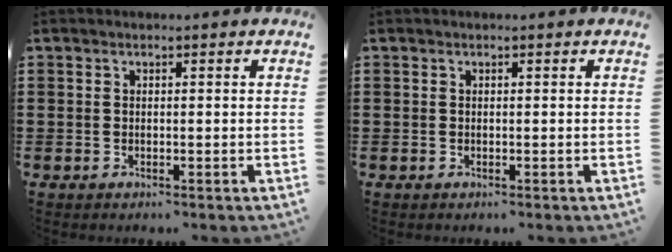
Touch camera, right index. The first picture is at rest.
{"total": 0.0}